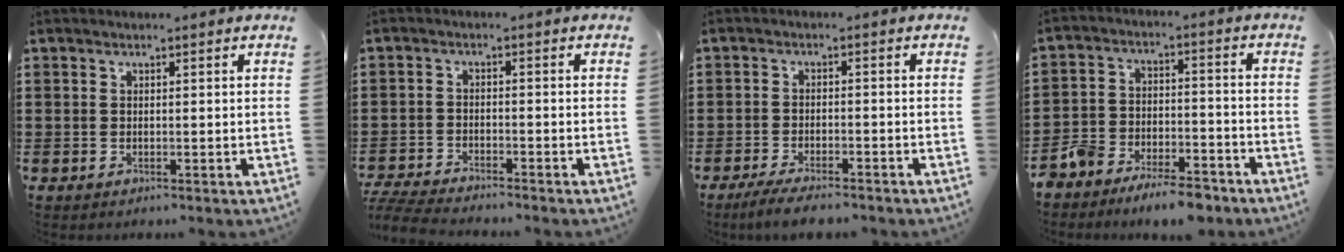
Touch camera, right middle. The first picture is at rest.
{"total": 4.5, "force": [-4.5, 0.2, 0.8], "torque": [-0.031, -0.003, -0.095]}
{"total": 3.8, "force": [-3.5, 0.3, 1.2], "torque": [-0.027, -0.002, -0.071]}
{"total": 8.1, "force": [-7.8, 1.4, 1.5], "torque": [-0.043, 0.019, -0.156]}